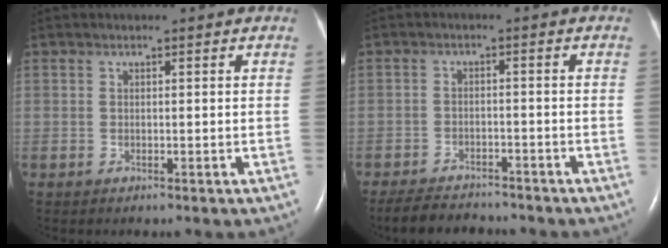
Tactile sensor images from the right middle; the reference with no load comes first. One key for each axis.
{"total": 7.3, "fx": -6.7, "fy": 1.9, "fz": 2.2, "tx": -0.037, "ty": -0.012, "tz": -0.103}